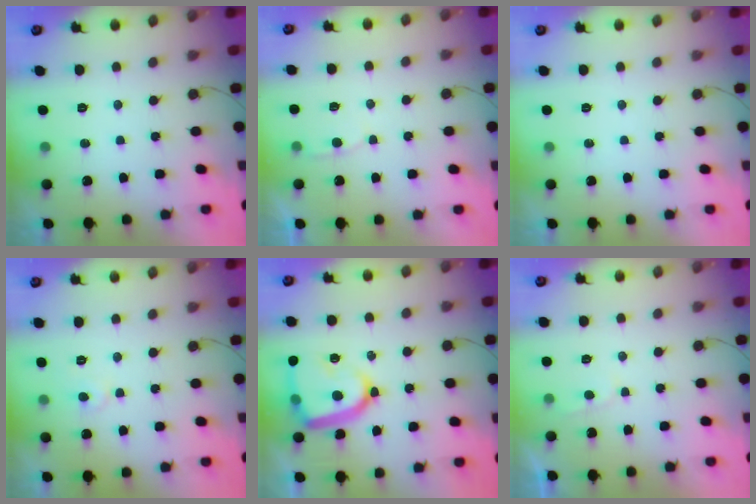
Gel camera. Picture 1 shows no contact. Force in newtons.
{"total": 3.2, "press": 3.2, "slide": 0.4}
{"total": 0.0}
{"total": 3.6, "press": 3.6, "slide": 0.5}
{"total": 16.1, "press": 16.1, "slide": 1.6}
{"total": 2.0, "press": 2.0, "slide": 0.3}